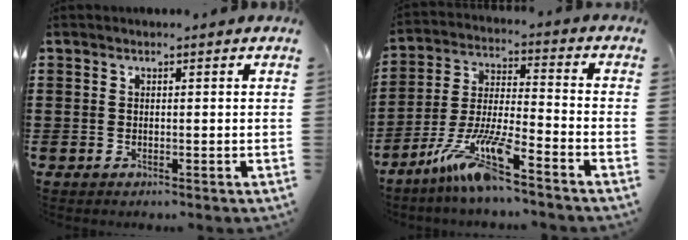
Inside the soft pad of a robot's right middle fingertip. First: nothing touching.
{"total": 10.6, "force": [-7.9, 0.6, 7.0], "torque": [-0.153, -0.007, -0.157]}